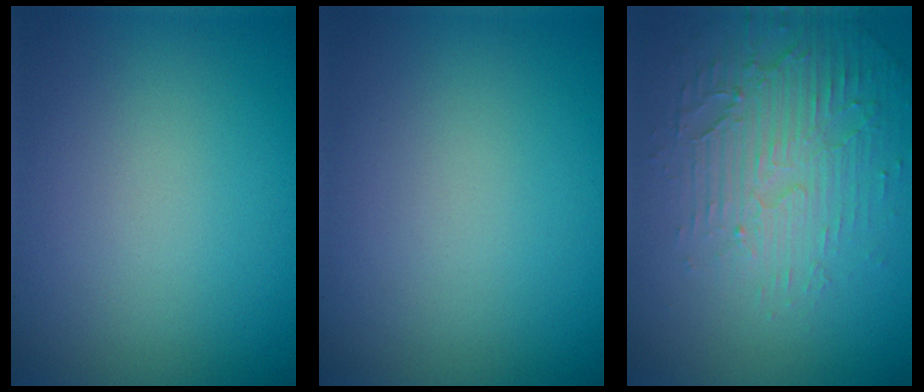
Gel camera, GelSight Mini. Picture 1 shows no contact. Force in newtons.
{"total": 0.0}
{"total": 5.6, "press": 3.3, "slide": 4.5}